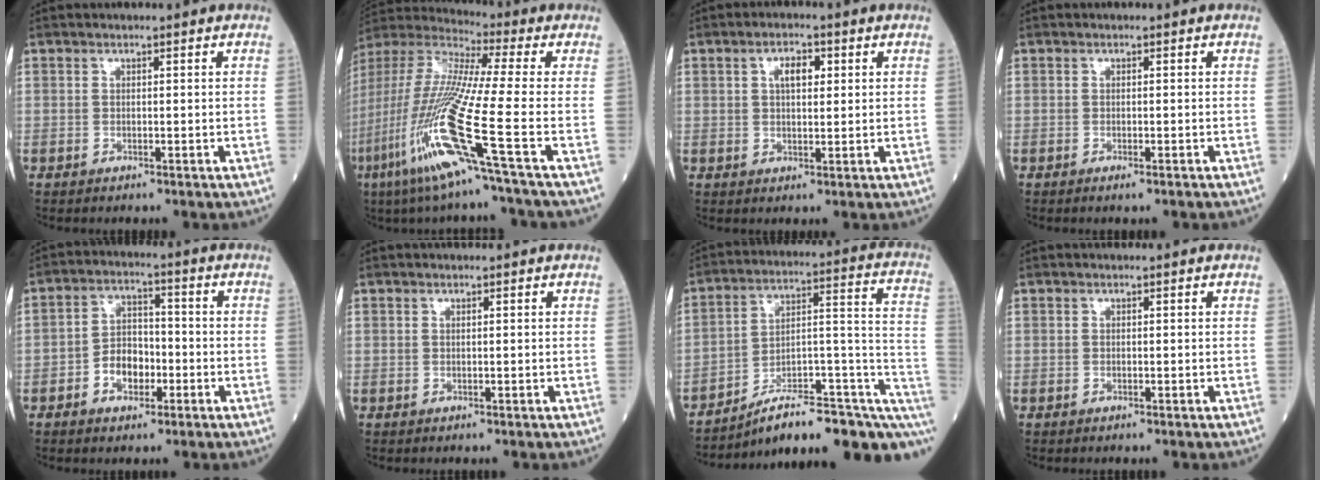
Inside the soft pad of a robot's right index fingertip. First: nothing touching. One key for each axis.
{"total": 19.8, "fx": -8.2, "fy": -1.5, "fz": 18.0, "tx": -0.402, "ty": -0.045, "tz": -0.174}
{"total": 3.8, "fx": 1.3, "fy": 1.7, "fz": 3.1, "tx": -0.054, "ty": 0.007, "tz": 0.020}
{"total": 1.0, "fx": -0.7, "fy": 0.0, "fz": 0.6, "tx": -0.012, "ty": -0.002, "tz": -0.011}
{"total": 6.2, "fx": -2.3, "fy": 3.9, "fz": 4.2, "tx": -0.076, "ty": 0.016, "tz": -0.043}
{"total": 0.0}
{"total": 18.5, "fx": -11.7, "fy": 4.9, "fz": 13.5, "tx": -0.120, "ty": 0.075, "tz": -0.165}
{"total": 0.0}